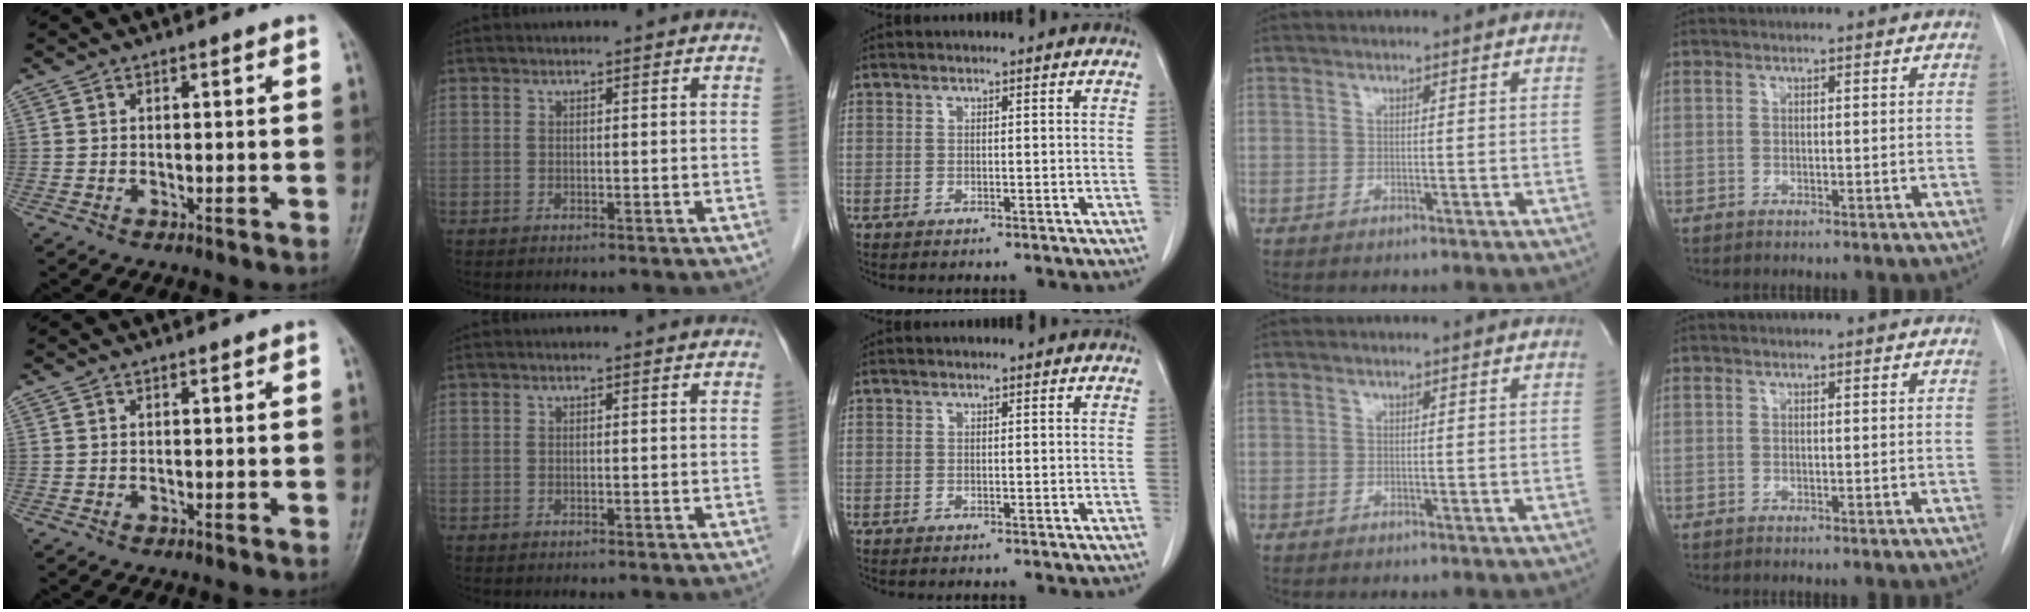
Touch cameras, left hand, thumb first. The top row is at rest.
{}